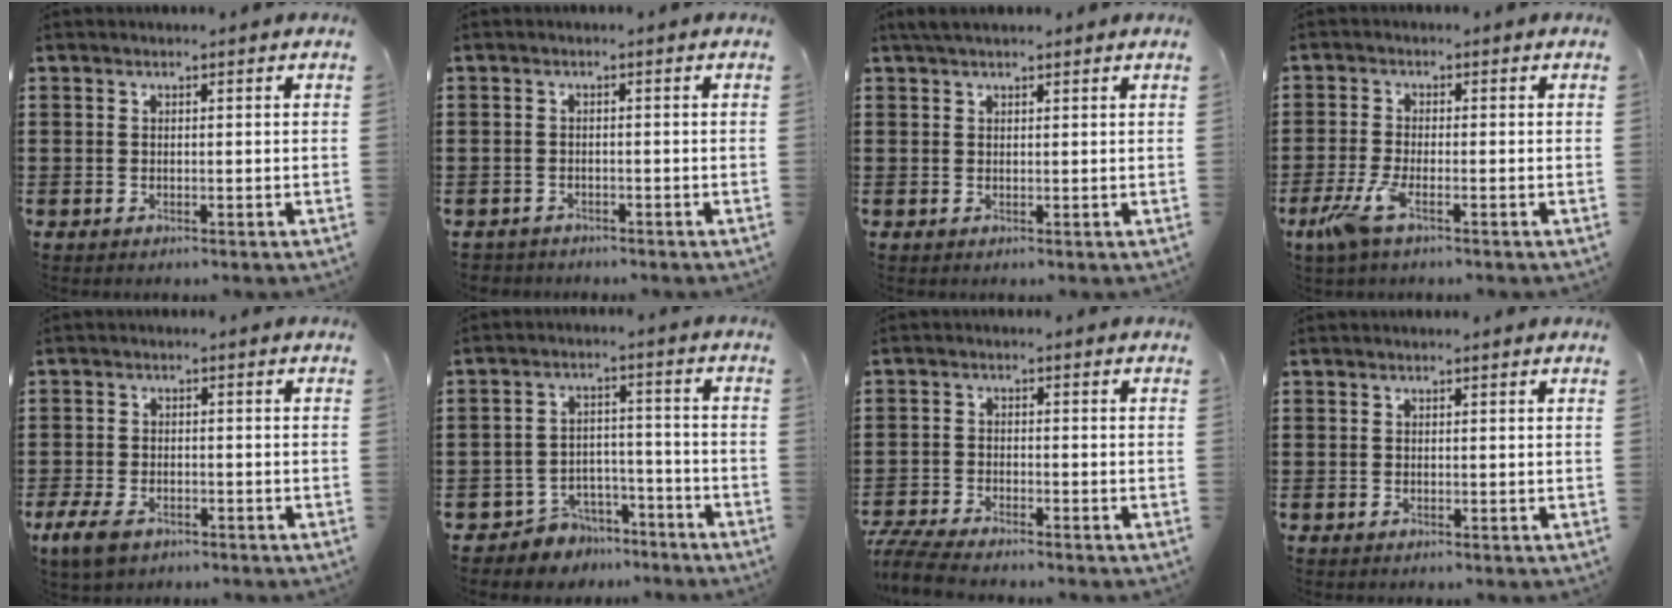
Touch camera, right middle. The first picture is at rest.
{"total": 1.3, "force": [-1.2, 0.4, -0.1], "torque": [-0.003, 0.000, -0.028]}
{"total": 1.8, "force": [1.5, 0.3, 0.9], "torque": [-0.020, 0.003, 0.027]}
{"total": 4.7, "force": [-2.3, 1.0, 4.0], "torque": [-0.101, -0.015, -0.048]}
{"total": 3.6, "force": [-2.2, 1.9, 2.1], "torque": [-0.059, 0.000, -0.049]}
{"total": 5.3, "force": [-5.0, 1.8, 0.2], "torque": [-0.017, 0.013, -0.104]}
{"total": 4.2, "force": [-4.0, 0.2, 1.3], "torque": [-0.050, -0.015, -0.087]}
{"total": 0.0}